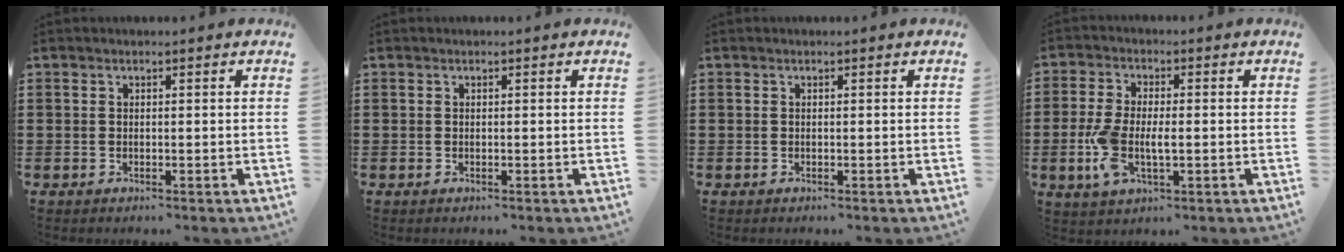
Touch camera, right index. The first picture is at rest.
{"total": 0.0}
{"total": 0.0}
{"total": 6.3, "force": [-1.2, 3.0, 5.4], "torque": [-0.135, -0.010, -0.030]}